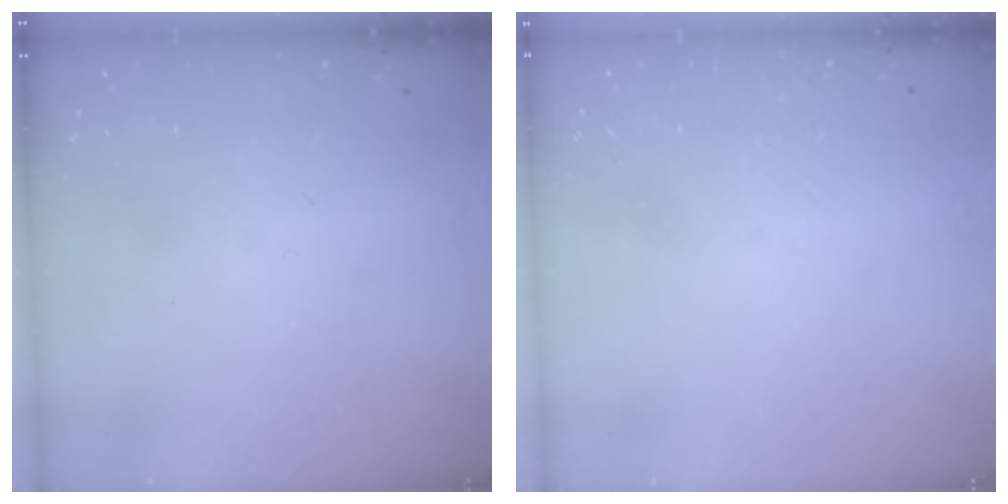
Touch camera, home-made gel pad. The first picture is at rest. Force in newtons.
{"total": 1.6, "press": 1.6, "slide": 0.0}